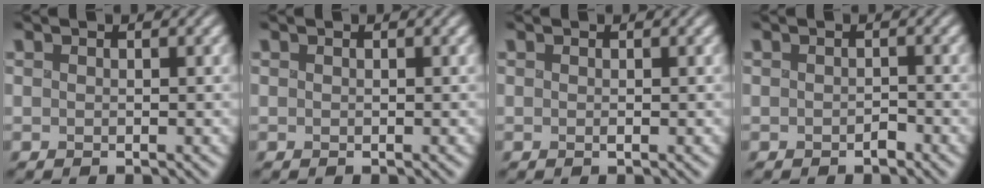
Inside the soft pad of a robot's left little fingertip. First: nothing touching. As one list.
[{"total": 0.0}, {"total": 0.0}, {"total": 0.9, "force": [-0.8, 0.4, 0.3], "torque": [-0.001, -0.004, -0.014]}]